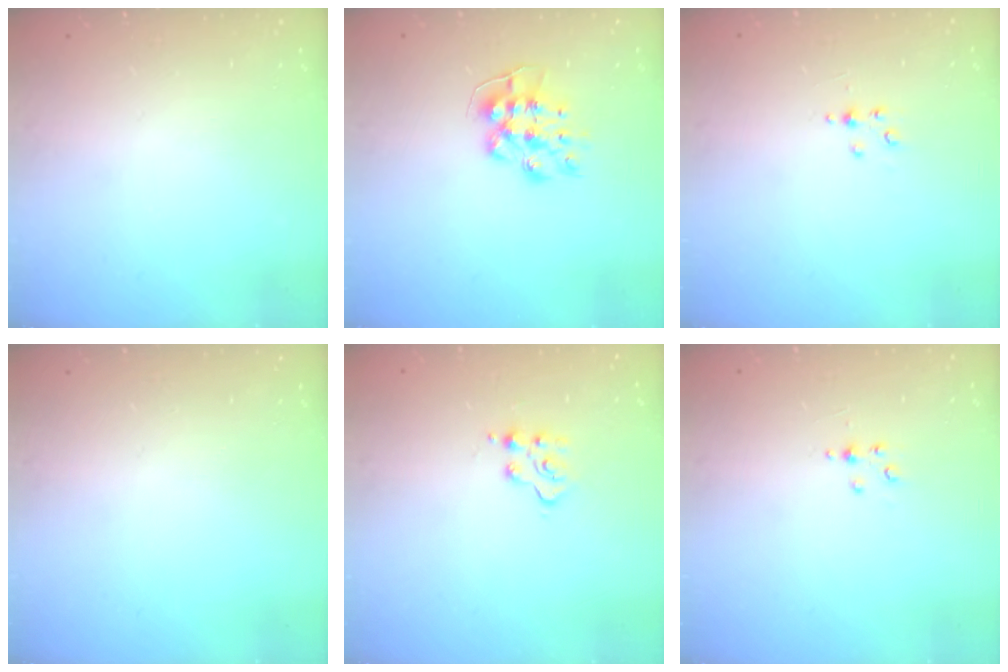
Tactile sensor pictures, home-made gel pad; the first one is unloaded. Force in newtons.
{"total": 9.6, "press": 9.5, "slide": 0.8}
{"total": 3.9, "press": 3.8, "slide": 0.6}
{"total": 0.0}
{"total": 4.5, "press": 4.5, "slide": 0.4}
{"total": 3.9, "press": 3.8, "slide": 0.6}